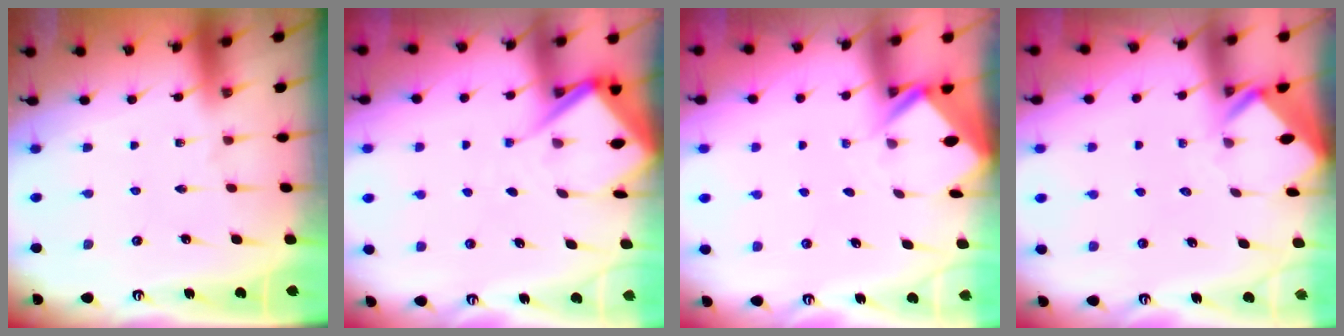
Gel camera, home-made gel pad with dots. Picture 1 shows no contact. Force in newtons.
{"total": 7.2, "press": 7.2, "slide": 0.6}
{"total": 2.3, "press": 2.3, "slide": 0.1}
{"total": 2.8, "press": 2.8, "slide": 0.1}